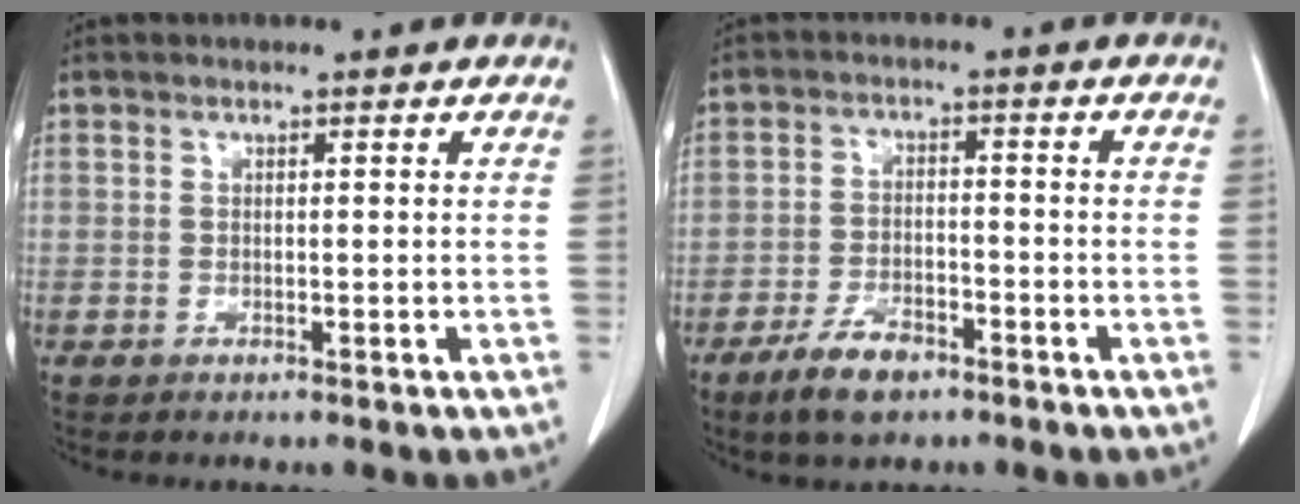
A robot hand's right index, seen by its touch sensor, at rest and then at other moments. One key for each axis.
{"total": 6.3, "fx": -4.3, "fy": 2.4, "fz": 3.9, "tx": -0.079, "ty": -0.003, "tz": -0.074}